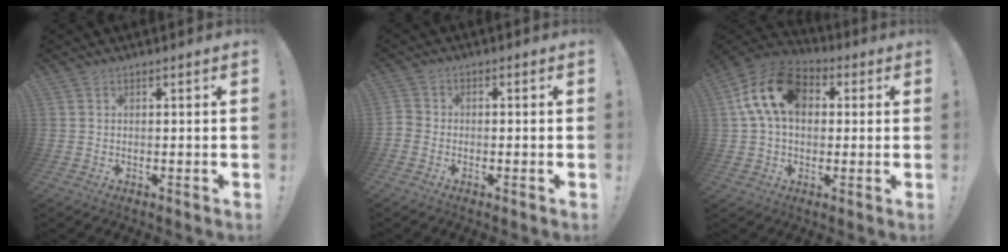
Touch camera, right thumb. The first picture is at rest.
{"total": 2.3, "force": [-1.6, 1.5, 0.8], "torque": [-0.017, 0.005, -0.033]}
{"total": 16.7, "force": [3.8, 11.3, 11.7], "torque": [-0.210, 0.016, 0.070]}